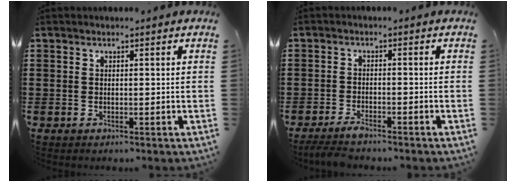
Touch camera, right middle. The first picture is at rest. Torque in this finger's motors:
{"motor_torque": [2.14, 0.00, 0.21, 0.08]}